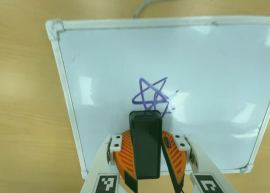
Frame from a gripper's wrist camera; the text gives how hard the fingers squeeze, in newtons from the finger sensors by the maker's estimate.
{"total": 13.9, "left": 16.1, "right": 11.6}